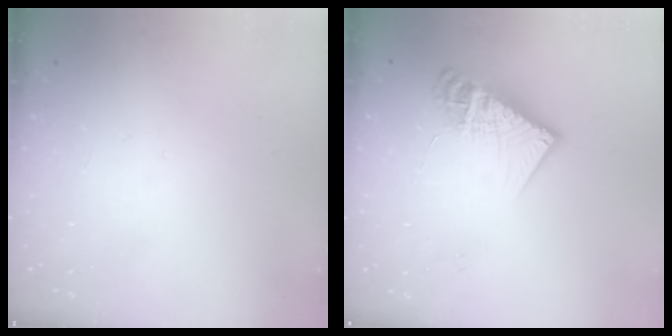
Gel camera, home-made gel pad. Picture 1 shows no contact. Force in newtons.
{"total": 15.2, "press": 15.2, "slide": 1.0}